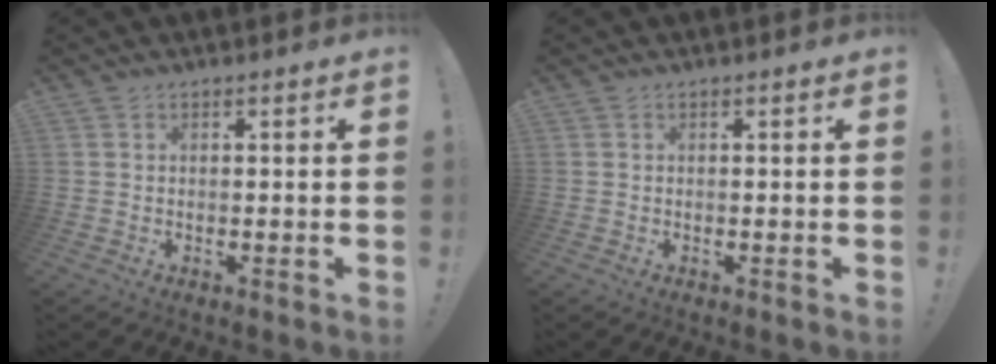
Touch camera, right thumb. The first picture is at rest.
{"total": 0.0}